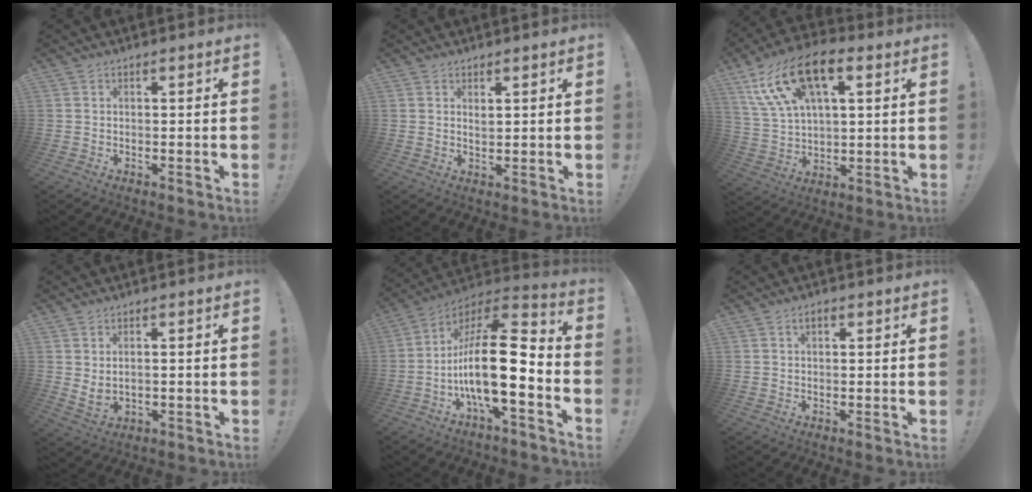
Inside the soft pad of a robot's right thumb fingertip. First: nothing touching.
{"total": 1.8, "force": [1.2, 0.7, 1.1], "torque": [-0.007, -0.006, 0.019]}
{"total": 17.4, "force": [8.4, 9.1, 12.2], "torque": [-0.232, -0.029, 0.150]}
{"total": 3.6, "force": [2.1, 1.3, 2.5], "torque": [-0.044, -0.011, 0.039]}
{"total": 20.7, "force": [-4.7, 6.5, 19.1], "torque": [-0.356, 0.017, -0.083]}
{"total": 1.9, "force": [0.9, 1.0, 1.3], "torque": [-0.026, 0.004, 0.015]}